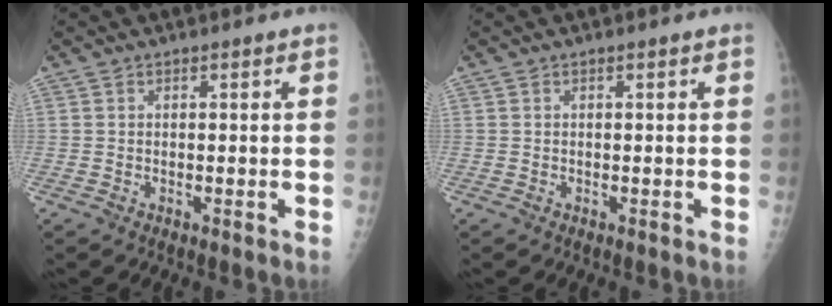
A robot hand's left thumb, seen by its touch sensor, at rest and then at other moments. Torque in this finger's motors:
{"motor_torque": [0.00, 0.00, -0.06, -0.06, 0.00]}